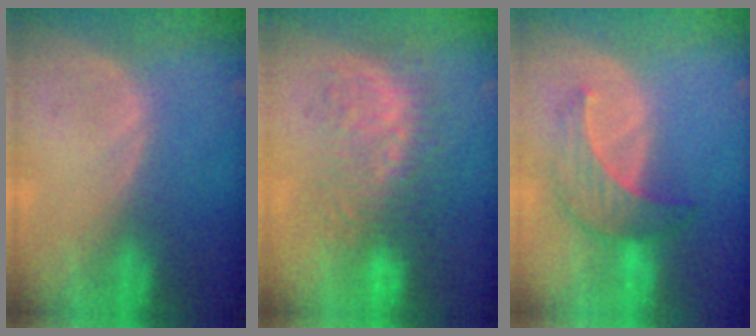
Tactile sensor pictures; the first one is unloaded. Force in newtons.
{"total": 9.1, "press": 8.7, "slide": 2.6}
{"total": 5.8, "press": 5.8, "slide": 0.6}